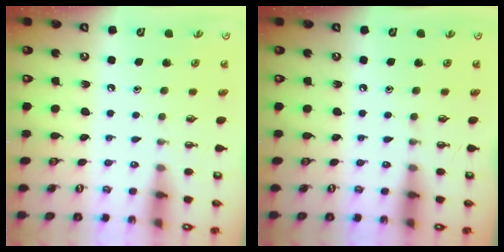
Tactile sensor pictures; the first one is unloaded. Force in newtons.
{"total": 0.0}